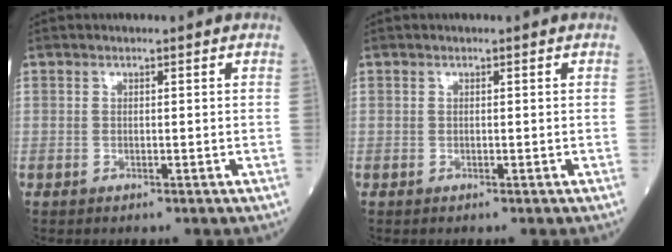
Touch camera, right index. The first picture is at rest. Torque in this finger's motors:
{"motor_torque": [0.19, 0.08, 0.00, 0.00]}